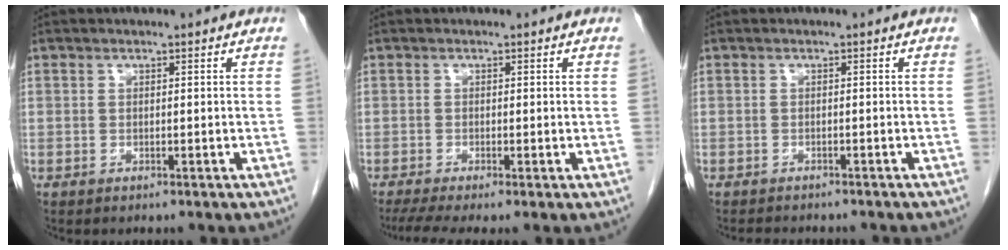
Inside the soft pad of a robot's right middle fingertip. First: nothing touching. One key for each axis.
{"total": 4.4, "fx": -2.9, "fy": 0.4, "fz": 3.3, "tx": -0.059, "ty": -0.015, "tz": -0.053}
{"total": 5.0, "fx": -4.4, "fy": 1.2, "fz": 1.9, "tx": -0.030, "ty": -0.007, "tz": -0.057}